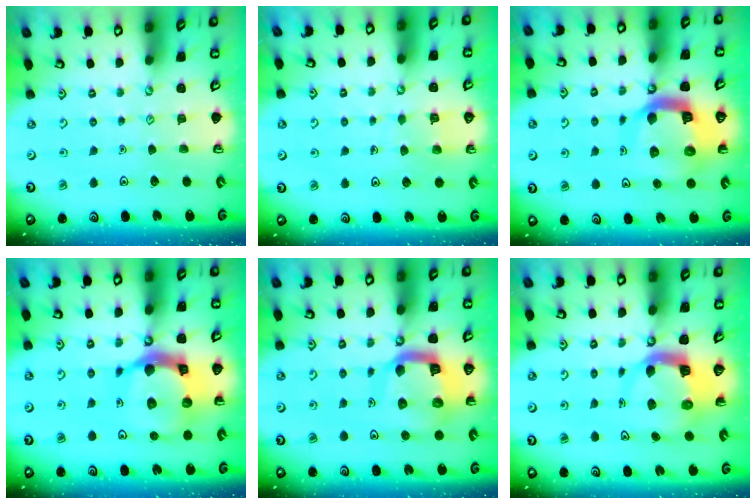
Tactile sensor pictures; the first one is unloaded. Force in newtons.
{"total": 4.8, "press": 4.8, "slide": 0.5}
{"total": 14.7, "press": 14.6, "slide": 1.7}
{"total": 18.6, "press": 18.5, "slide": 2.2}
{"total": 12.1, "press": 12.0, "slide": 1.4}
{"total": 5.9, "press": 5.8, "slide": 1.0}